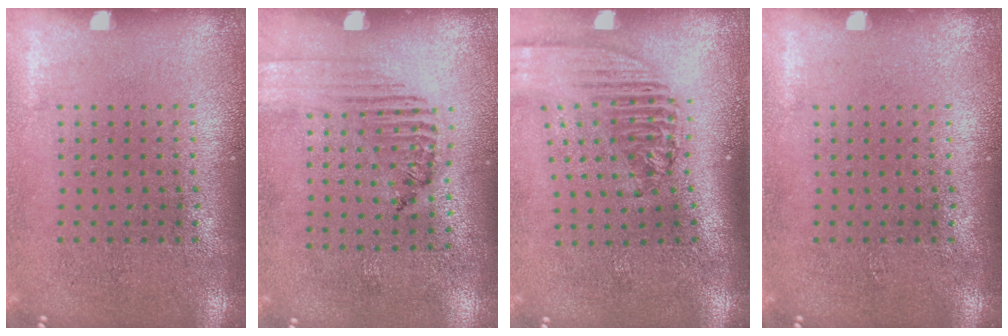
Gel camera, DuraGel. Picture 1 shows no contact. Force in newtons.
{"total": 1.6, "press": 1.2, "slide": 1.0}
{"total": 2.3, "press": 1.7, "slide": 1.5}
{"total": 0.0}